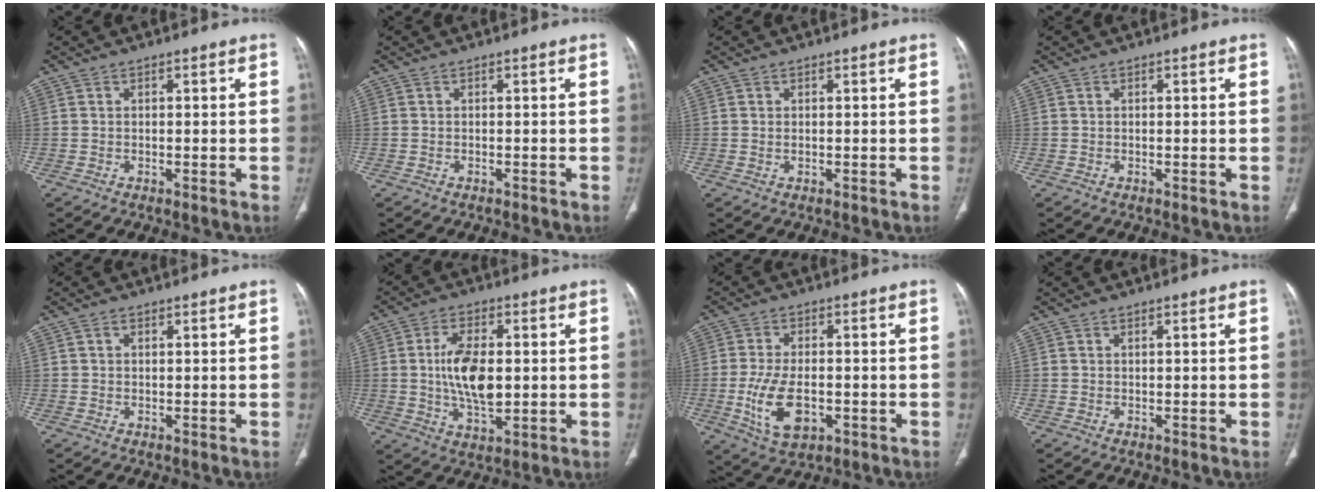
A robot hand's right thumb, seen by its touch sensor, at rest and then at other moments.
{"total": 1.0, "force": [-0.9, 0.4, 0.3], "torque": [-0.013, 0.004, -0.010]}
{"total": 0.6, "force": [-0.1, 0.3, 0.5], "torque": [-0.012, 0.000, 0.000]}
{"total": 0.0}
{"total": 0.8, "force": [0.3, 0.6, 0.4], "torque": [-0.006, 0.003, 0.005]}
{"total": 11.1, "force": [0.4, 5.7, 9.5], "torque": [-0.170, -0.005, 0.013]}
{"total": 10.3, "force": [-2.6, 5.7, 8.2], "torque": [-0.155, 0.001, -0.036]}
{"total": 0.0}